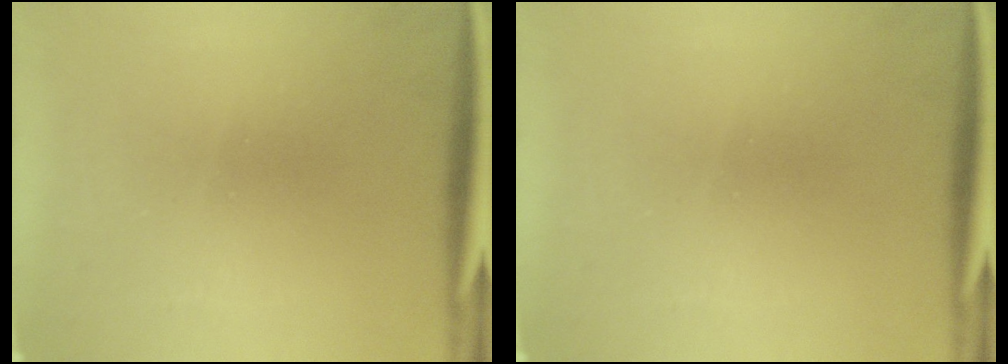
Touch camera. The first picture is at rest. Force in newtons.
{"total": 0.0}